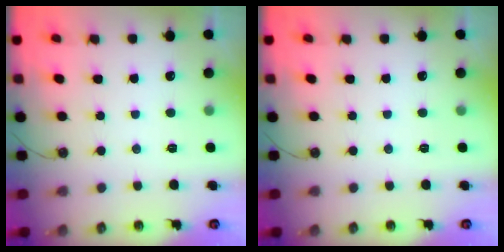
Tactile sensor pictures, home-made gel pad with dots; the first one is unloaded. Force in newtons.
{"total": 0.0}